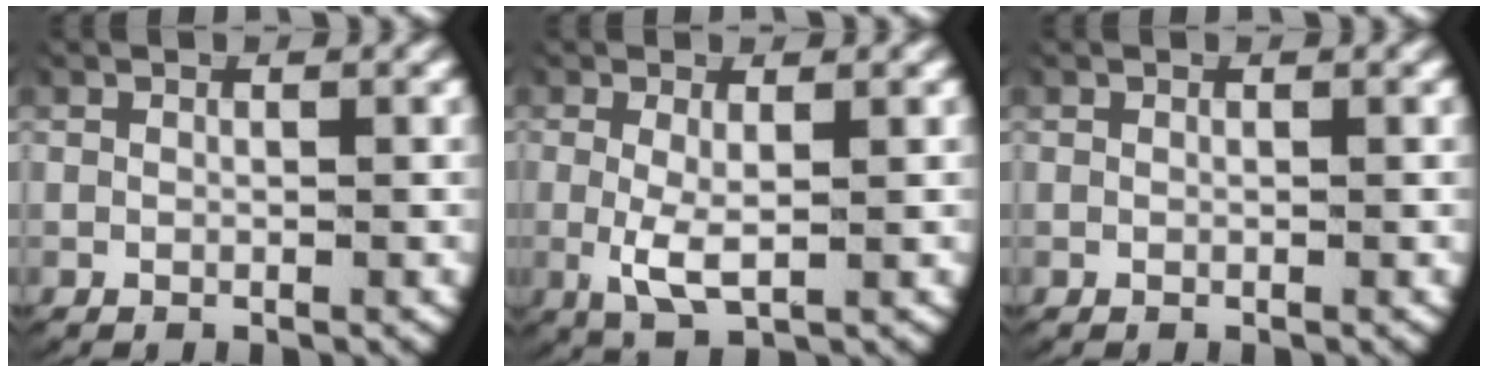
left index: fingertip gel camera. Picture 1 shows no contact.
{"total": 3.4, "force": [-0.4, 1.5, 3.0], "torque": [-0.075, -0.020, 0.004]}
{"total": 0.0}